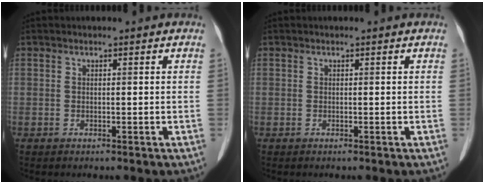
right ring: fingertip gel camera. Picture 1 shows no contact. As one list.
[{"total": 0.0}]